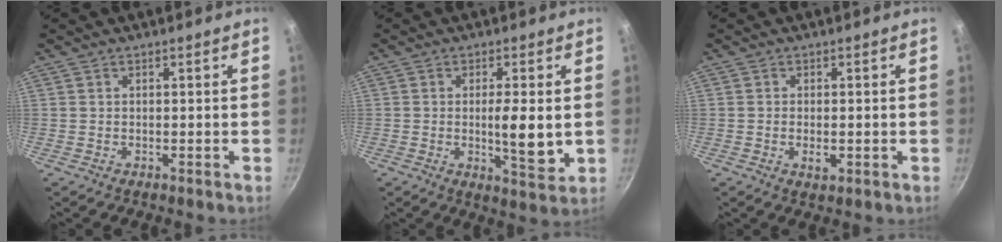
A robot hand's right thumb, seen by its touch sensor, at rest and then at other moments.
{"total": 7.7, "force": [-0.2, 1.8, 7.5], "torque": [-0.121, -0.016, -0.001]}
{"total": 2.5, "force": [-0.6, 1.2, 2.1], "torque": [-0.038, -0.005, -0.009]}